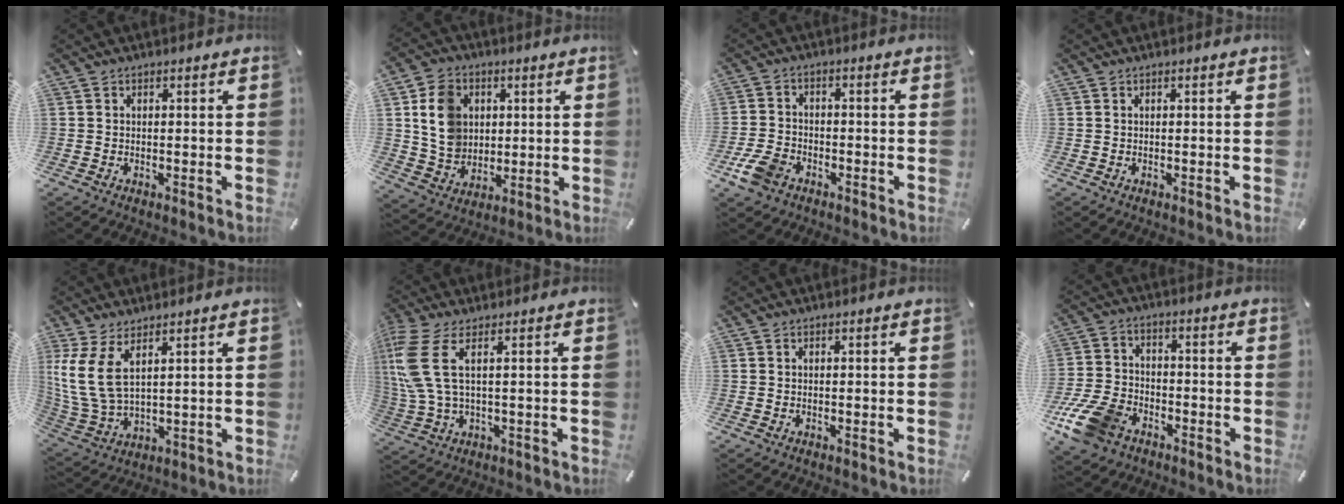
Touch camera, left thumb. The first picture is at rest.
{"total": 11.0, "force": [2.5, 9.5, 4.9], "torque": [-0.089, 0.005, 0.049]}
{"total": 6.8, "force": [-3.9, 4.5, 3.3], "torque": [-0.080, 0.015, -0.075]}
{"total": 0.0}
{"total": 9.9, "force": [4.5, 4.9, 7.3], "torque": [-0.186, -0.027, 0.085]}
{"total": 10.4, "force": [2.8, 3.7, 9.3], "torque": [-0.222, -0.019, 0.049]}
{"total": 0.0}
{"total": 12.0, "force": [-6.8, 7.8, 6.1], "torque": [-0.135, 0.035, -0.125]}